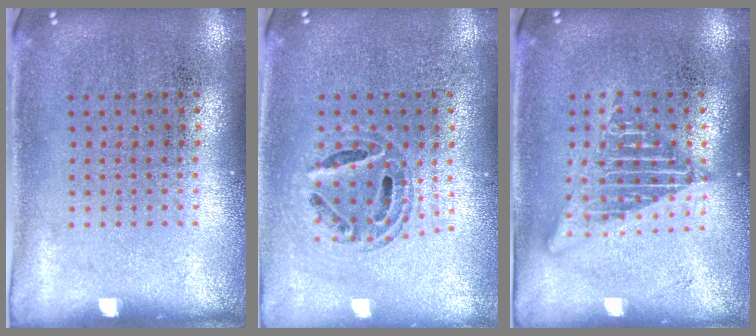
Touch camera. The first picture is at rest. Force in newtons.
{"total": 0.7, "press": 0.7, "slide": 0.2}
{"total": 2.5, "press": 2.5, "slide": 0.2}